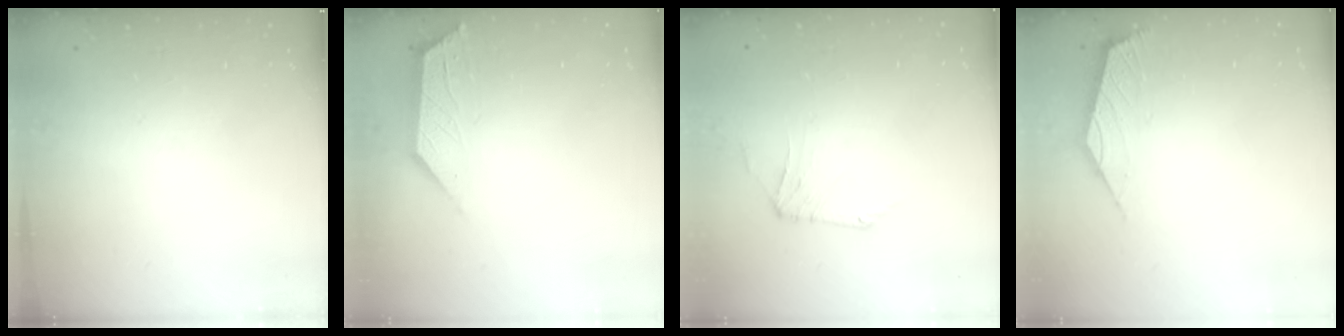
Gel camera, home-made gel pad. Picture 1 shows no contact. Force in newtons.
{"total": 3.0, "press": 2.9, "slide": 0.5}
{"total": 1.0, "press": 0.8, "slide": 0.5}
{"total": 2.6, "press": 2.5, "slide": 0.6}